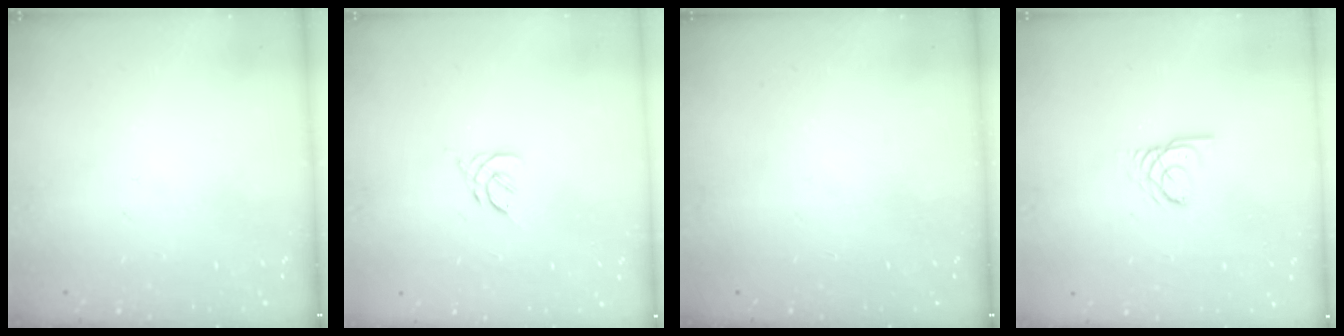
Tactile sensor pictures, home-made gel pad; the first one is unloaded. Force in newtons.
{"total": 2.2, "press": 2.1, "slide": 0.6}
{"total": 0.0}
{"total": 2.7, "press": 2.7, "slide": 0.2}